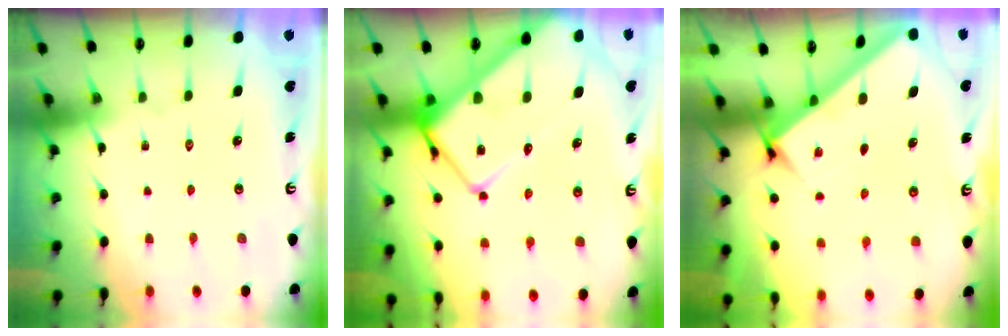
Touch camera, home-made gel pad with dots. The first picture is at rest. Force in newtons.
{"total": 16.0, "press": 16.0, "slide": 1.5}
{"total": 2.9, "press": 2.9, "slide": 0.0}